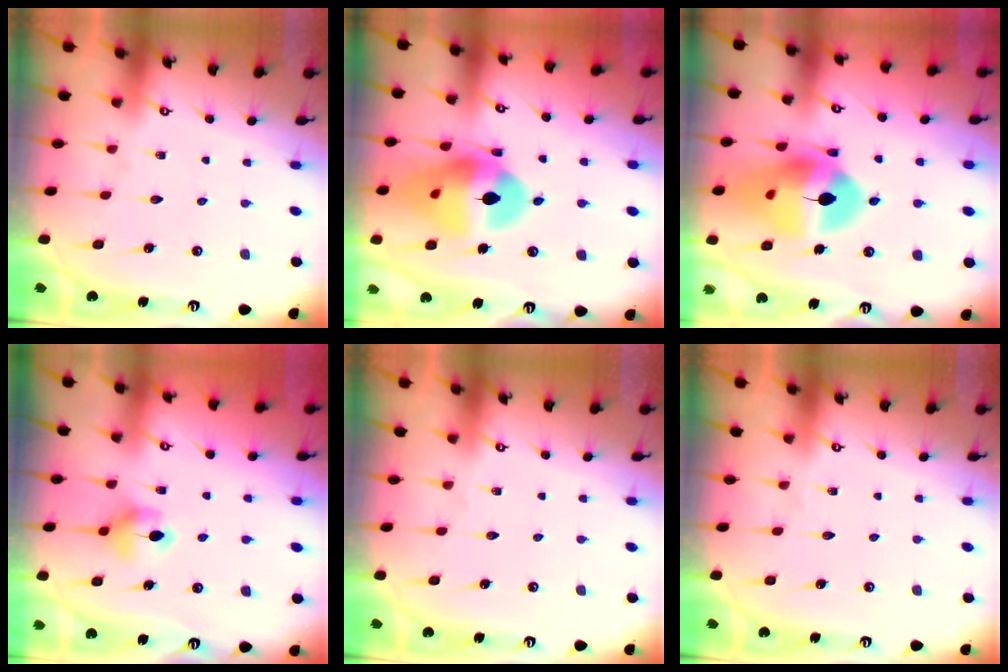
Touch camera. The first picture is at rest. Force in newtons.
{"total": 18.1, "press": 17.9, "slide": 2.5}
{"total": 17.9, "press": 17.8, "slide": 1.9}
{"total": 5.7, "press": 5.6, "slide": 0.9}
{"total": 0.0}
{"total": 0.0}